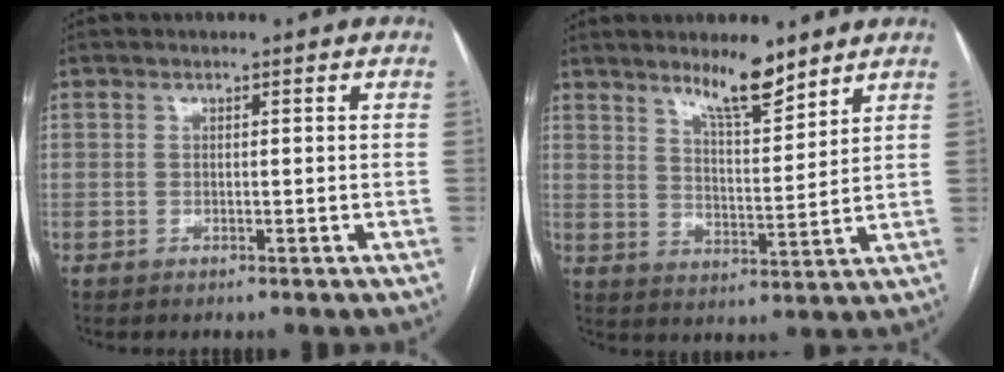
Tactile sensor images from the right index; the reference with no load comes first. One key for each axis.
{"total": 7.7, "fx": 6.1, "fy": 1.6, "fz": 4.4, "tx": -0.077, "ty": -0.009, "tz": 0.107}